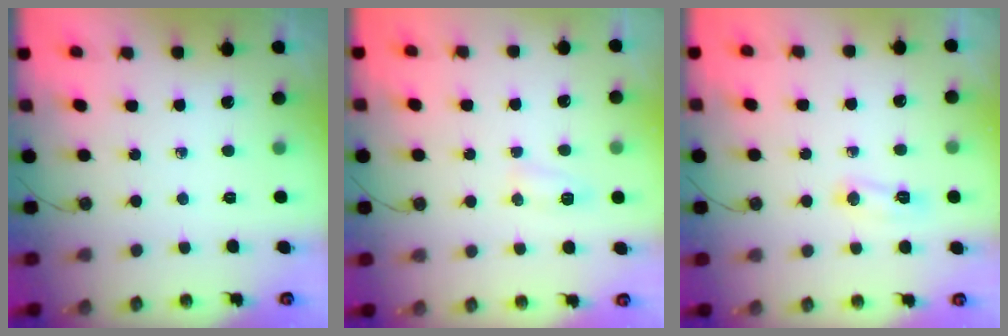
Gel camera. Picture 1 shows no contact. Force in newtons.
{"total": 4.7, "press": 4.6, "slide": 0.5}
{"total": 14.9, "press": 6.6, "slide": 13.4}